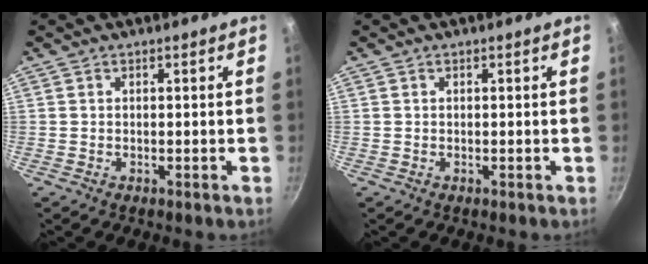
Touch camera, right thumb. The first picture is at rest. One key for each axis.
{"total": 0.0}